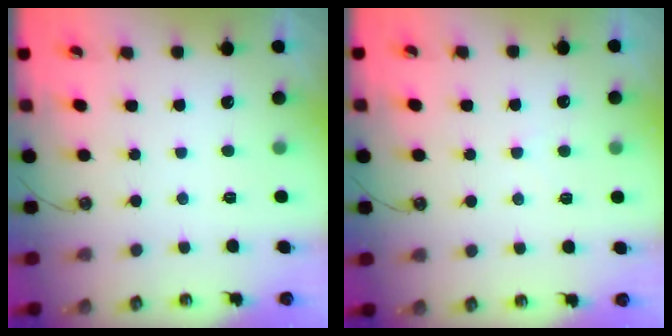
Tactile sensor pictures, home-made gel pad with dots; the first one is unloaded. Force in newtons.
{"total": 3.0, "press": 2.9, "slide": 0.4}